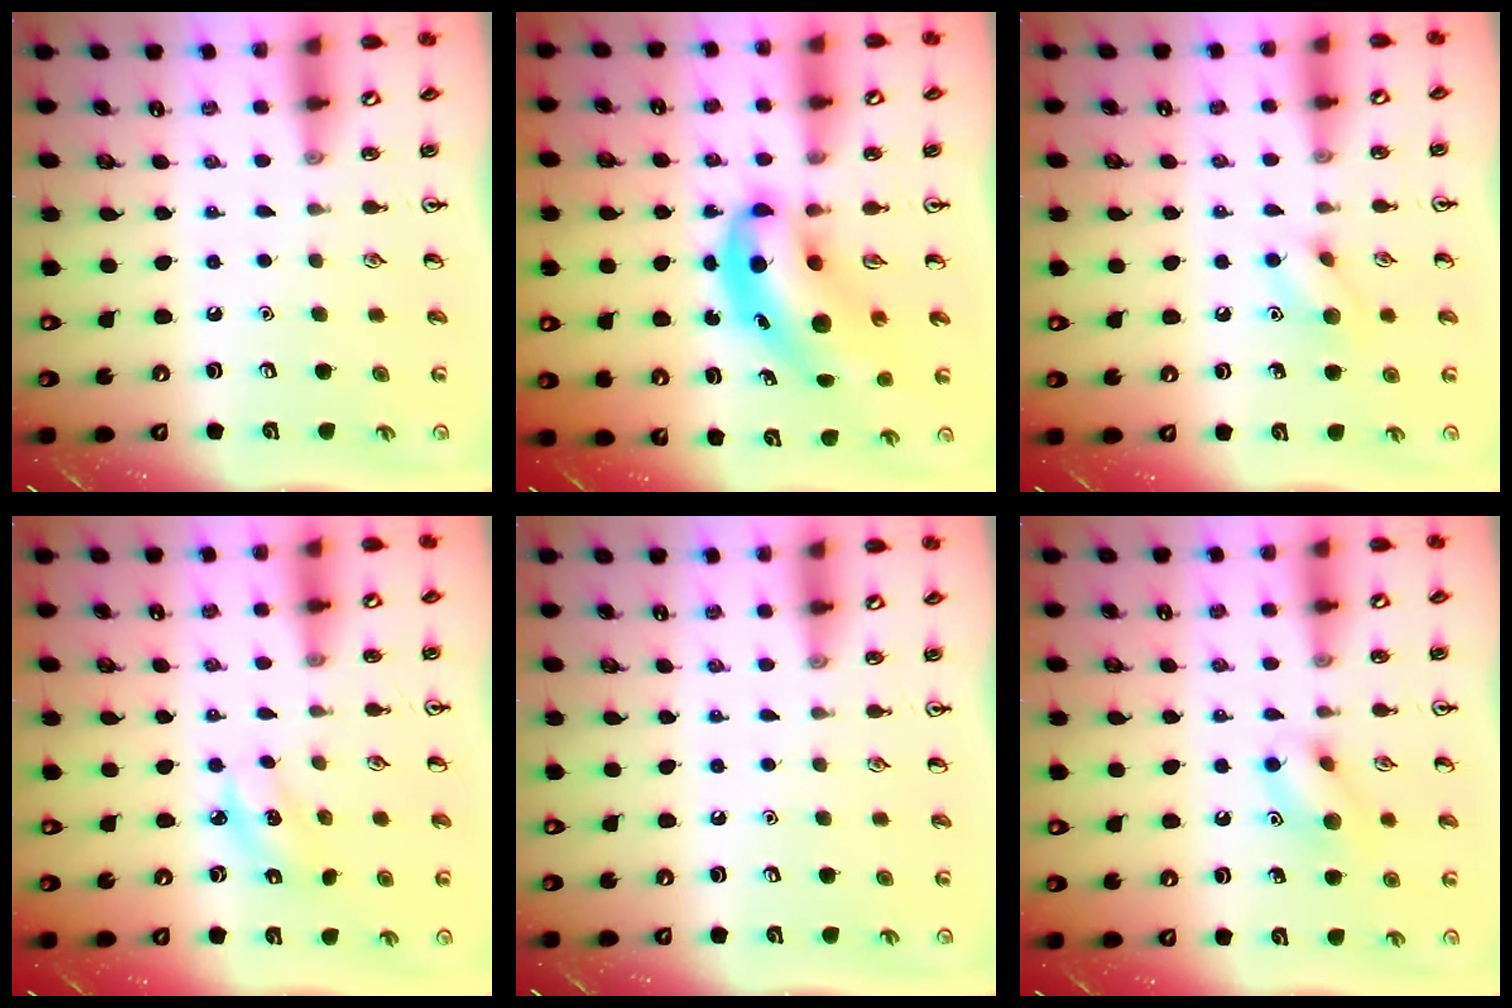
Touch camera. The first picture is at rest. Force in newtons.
{"total": 9.0, "press": 8.7, "slide": 2.4}
{"total": 7.8, "press": 7.7, "slide": 0.9}
{"total": 3.0, "press": 3.0, "slide": 0.5}
{"total": 0.0}
{"total": 9.5, "press": 9.5, "slide": 0.6}